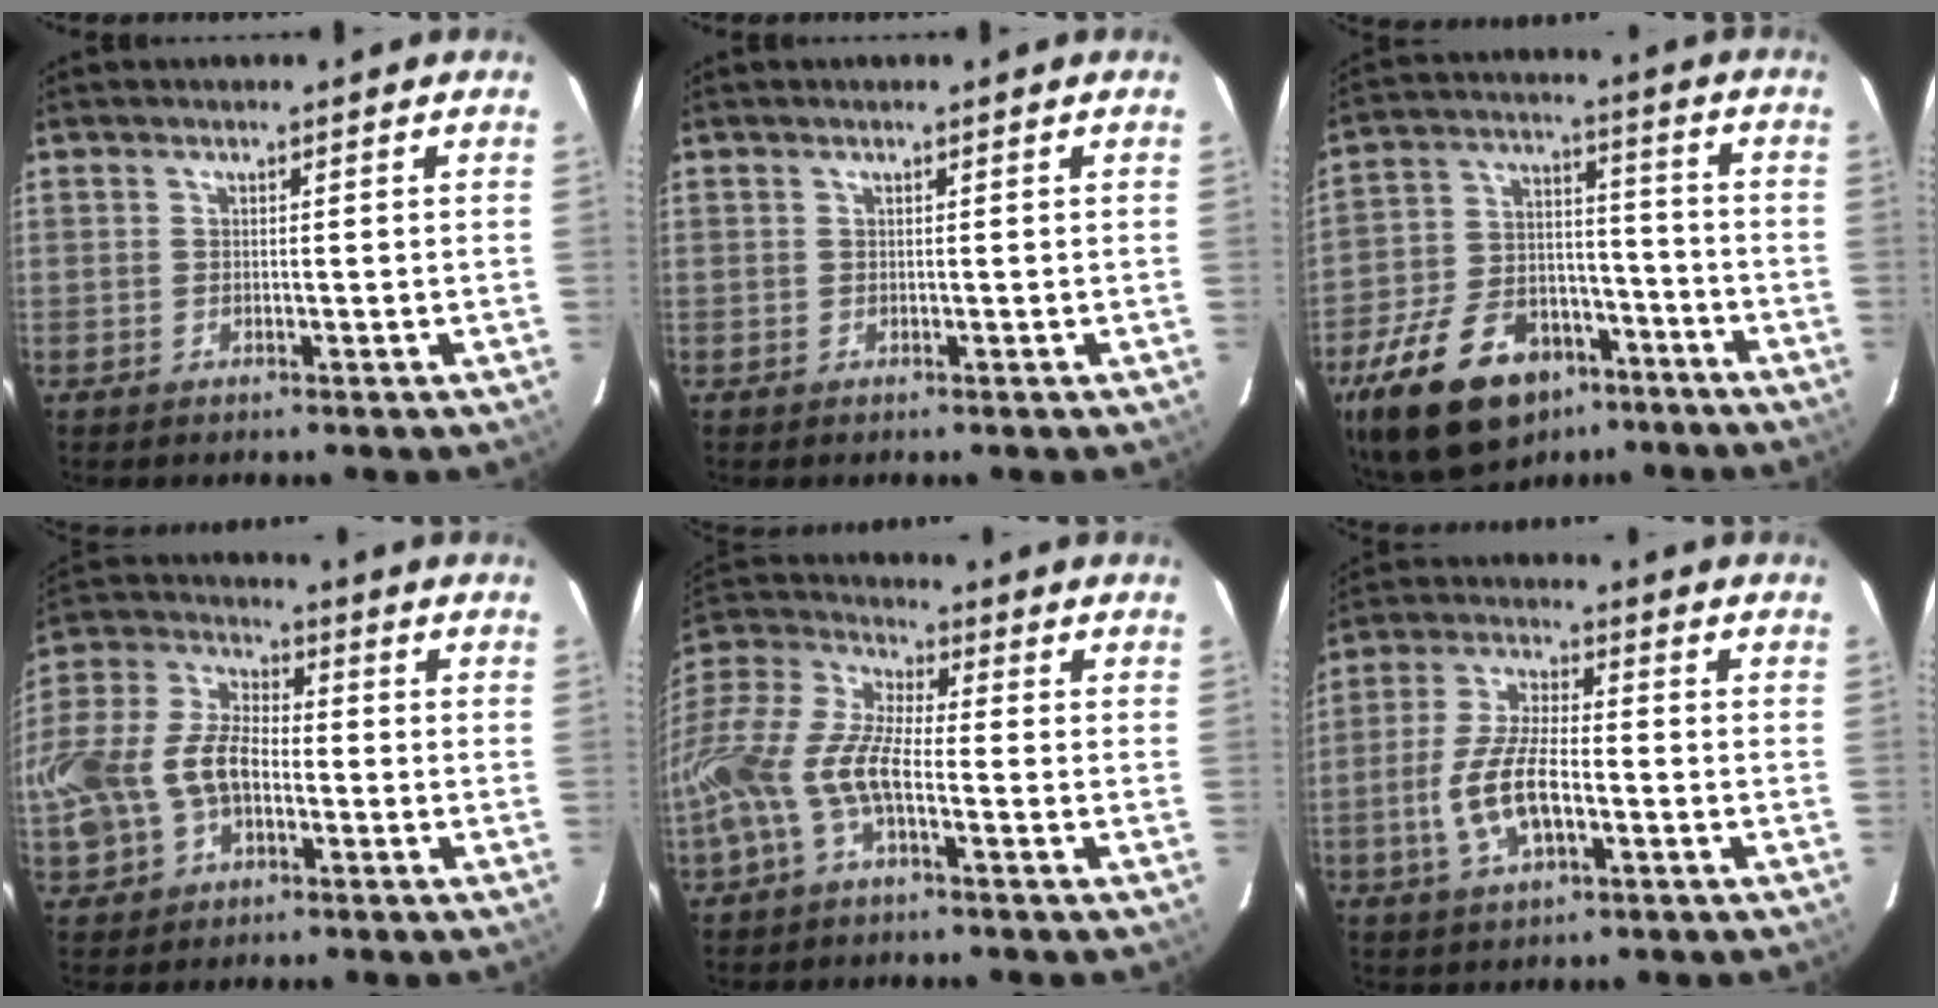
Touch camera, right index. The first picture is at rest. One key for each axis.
{"total": 0.0}
{"total": 22.5, "fx": -14.2, "fy": 12.5, "fz": 12.1, "tx": -0.260, "ty": 0.012, "tz": -0.224}
{"total": 16.5, "fx": -4.1, "fy": 10.8, "fz": 11.8, "tx": -0.281, "ty": 0.016, "tz": -0.073}
{"total": 15.1, "fx": -5.1, "fy": 5.7, "fz": 13.0, "tx": -0.282, "ty": -0.002, "tz": -0.111}
{"total": 10.8, "fx": -3.3, "fy": 4.2, "fz": 9.4, "tx": -0.194, "ty": 0.000, "tz": -0.059}